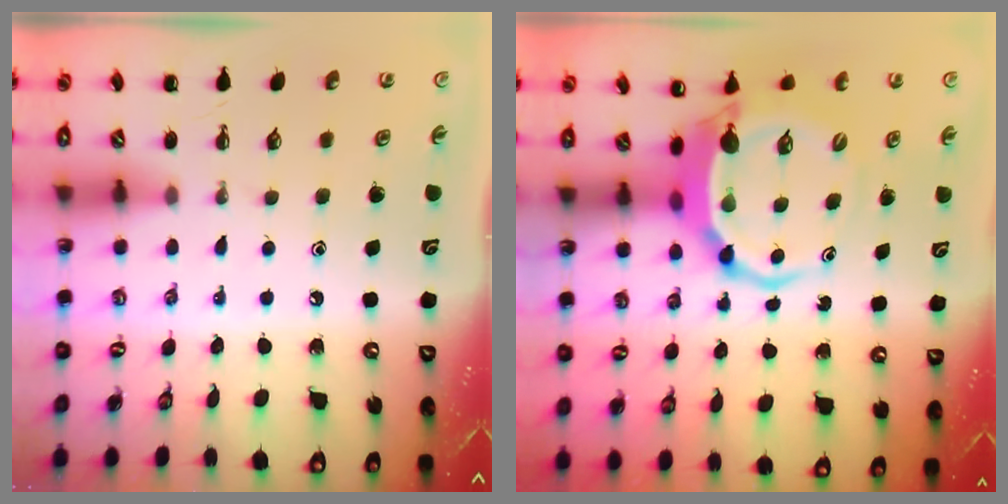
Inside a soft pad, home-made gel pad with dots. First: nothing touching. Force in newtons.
{"total": 6.6, "press": 6.6, "slide": 1.1}